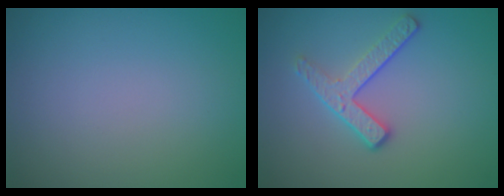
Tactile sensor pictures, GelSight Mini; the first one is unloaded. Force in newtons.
{"total": 2.9, "press": 2.4, "slide": 1.6}